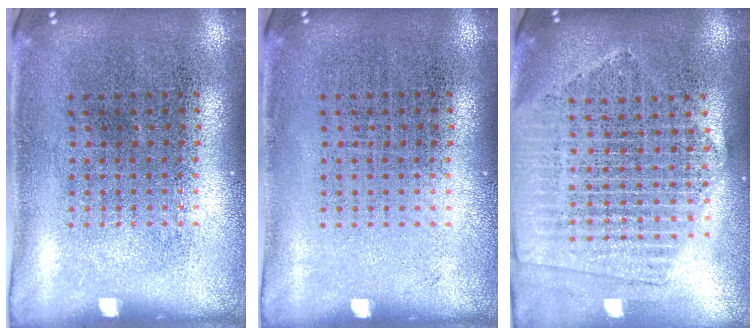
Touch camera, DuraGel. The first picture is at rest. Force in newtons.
{"total": 0.0}
{"total": 2.1, "press": 1.9, "slide": 0.8}